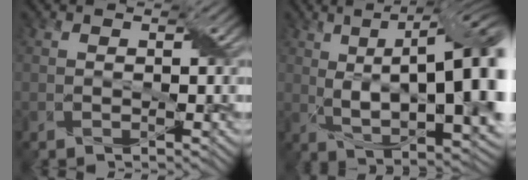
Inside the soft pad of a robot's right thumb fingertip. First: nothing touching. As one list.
[{"total": 17.6, "force": [3.1, 6.4, 16.1], "torque": [-0.237, 0.021, 0.051]}]